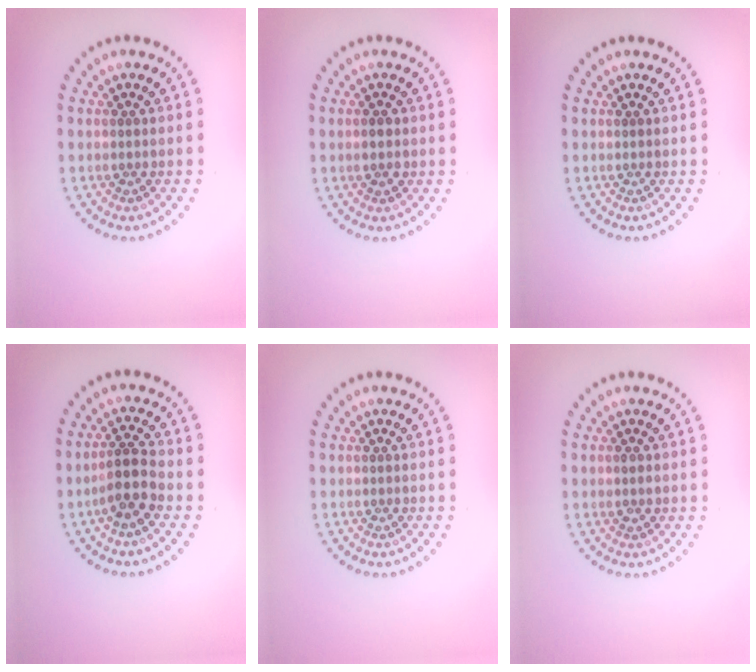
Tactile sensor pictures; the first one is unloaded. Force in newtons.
{"total": 1.4, "press": 1.4, "slide": 0.2}
{"total": 0.0}
{"total": 2.9, "press": 2.6, "slide": 1.4}
{"total": 0.0}
{"total": 0.8, "press": 0.7, "slide": 0.3}